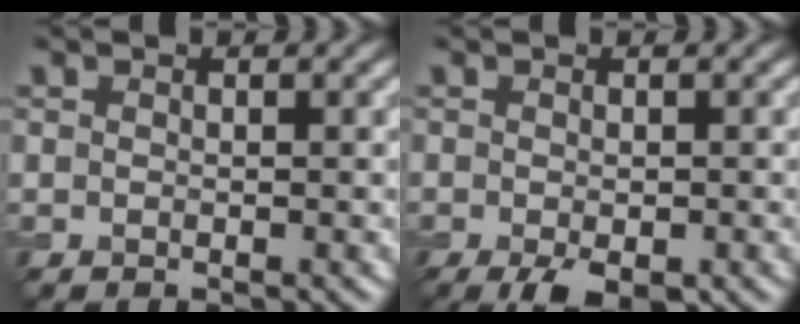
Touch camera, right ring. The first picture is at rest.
{"total": 3.9, "force": [-2.0, 1.5, 3.0], "torque": [-0.047, -0.008, -0.027]}